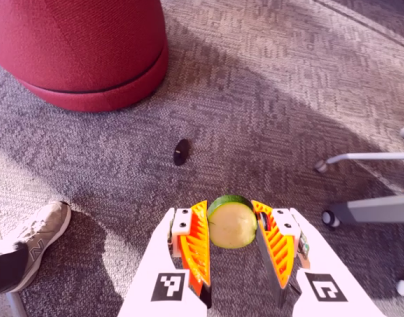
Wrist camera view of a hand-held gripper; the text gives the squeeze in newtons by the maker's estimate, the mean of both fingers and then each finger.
{"total": 9.6, "left": 9.5, "right": 9.6}